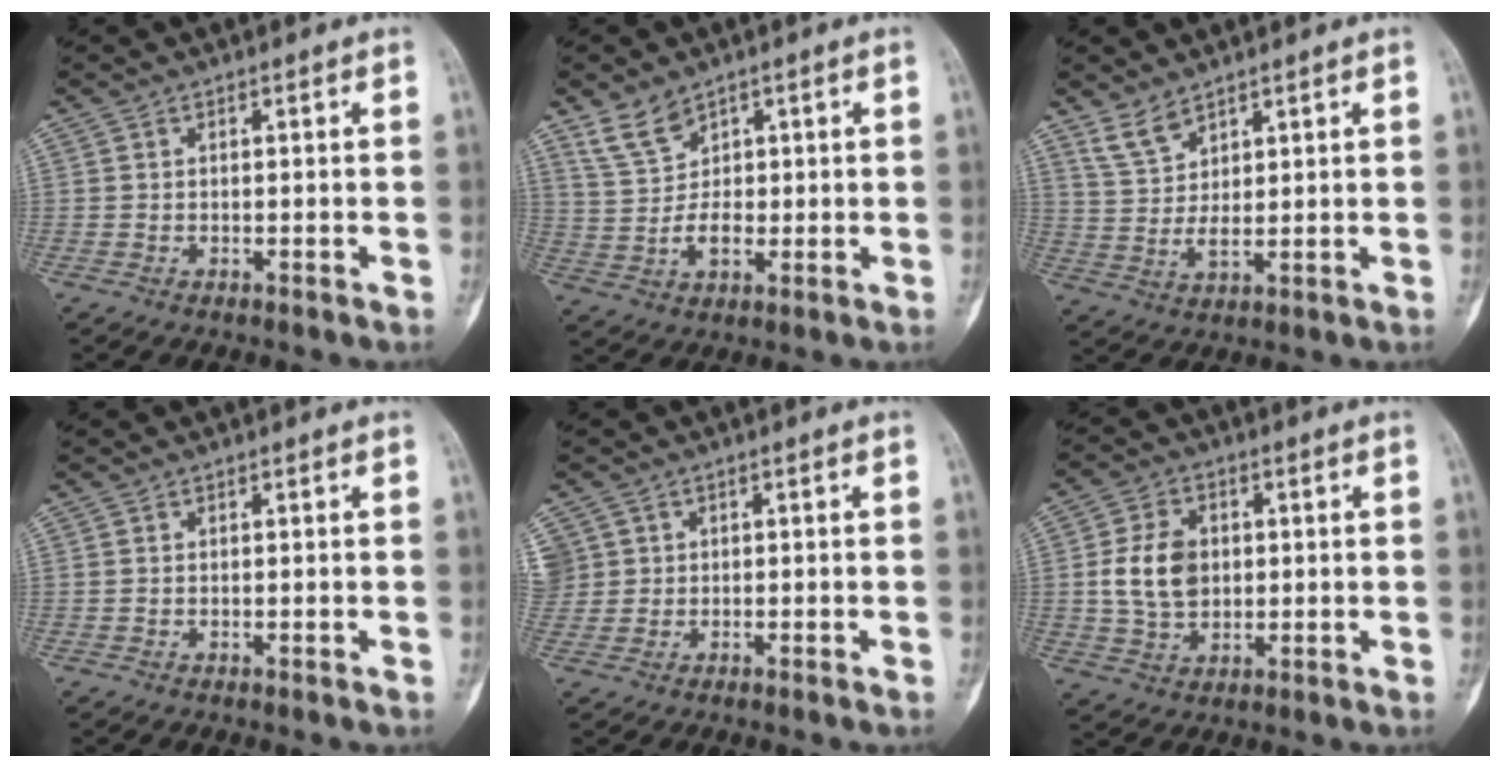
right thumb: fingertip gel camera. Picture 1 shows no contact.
{"total": 6.9, "force": [3.8, 4.6, 3.4], "torque": [-0.049, -0.021, 0.085]}
{"total": 5.5, "force": [4.1, 2.3, 2.7], "torque": [-0.048, -0.025, 0.091]}
{"total": 0.0}
{"total": 4.2, "force": [0.9, 4.0, 0.6], "torque": [0.001, 0.016, 0.022]}
{"total": 9.4, "force": [0.8, 6.9, 6.4], "torque": [-0.101, 0.003, 0.017]}